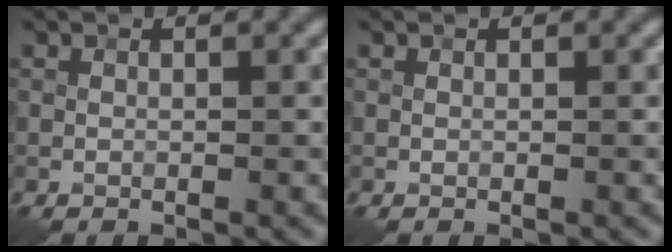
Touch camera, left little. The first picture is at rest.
{"total": 0.0}